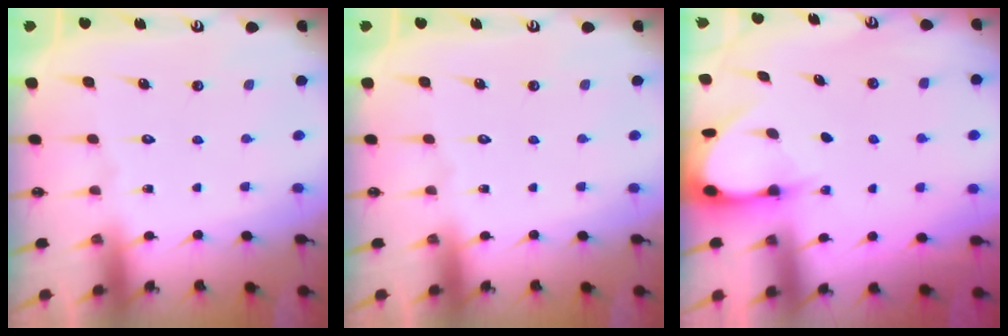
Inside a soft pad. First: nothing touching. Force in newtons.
{"total": 0.0}
{"total": 3.2, "press": 3.2, "slide": 0.5}